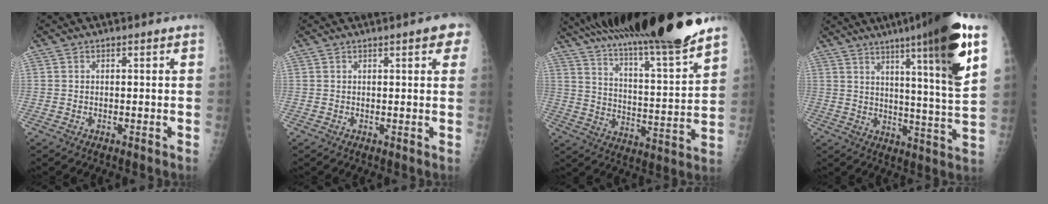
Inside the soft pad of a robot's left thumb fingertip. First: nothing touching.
{"total": 4.2, "force": [2.1, 1.2, 3.5], "torque": [-0.026, -0.001, 0.019]}
{"total": 26.4, "force": [21.9, 2.9, 14.4], "torque": [-0.219, -0.106, 0.337]}
{"total": 19.8, "force": [10.0, 1.6, 17.0], "torque": [-0.221, -0.042, 0.140]}